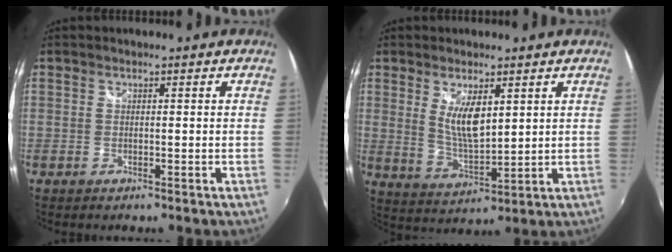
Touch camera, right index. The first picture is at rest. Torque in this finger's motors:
{"motor_torque": [0.25, 0.33, 0.18, 0.10]}